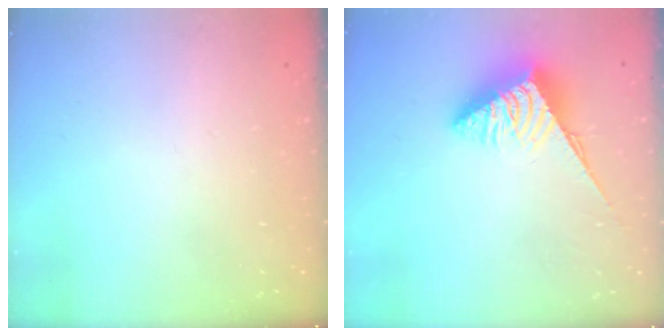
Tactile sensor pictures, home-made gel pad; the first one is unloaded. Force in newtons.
{"total": 5.8, "press": 5.8, "slide": 0.4}